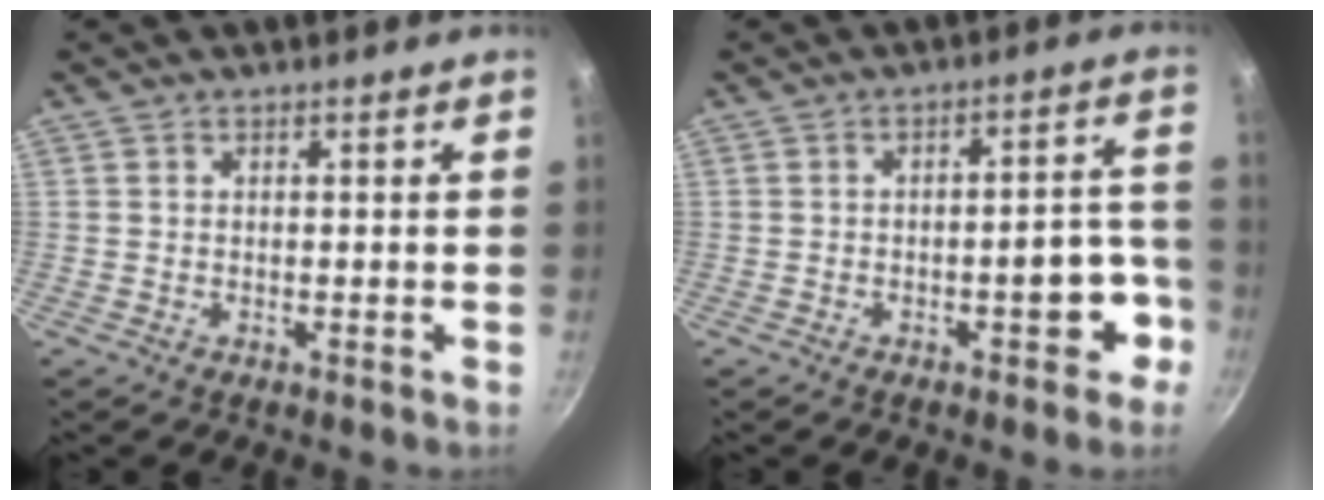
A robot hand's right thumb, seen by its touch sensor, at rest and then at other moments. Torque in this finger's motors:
{"motor_torque": [1.02, 0.88, 1.11, -0.31, 0.23]}